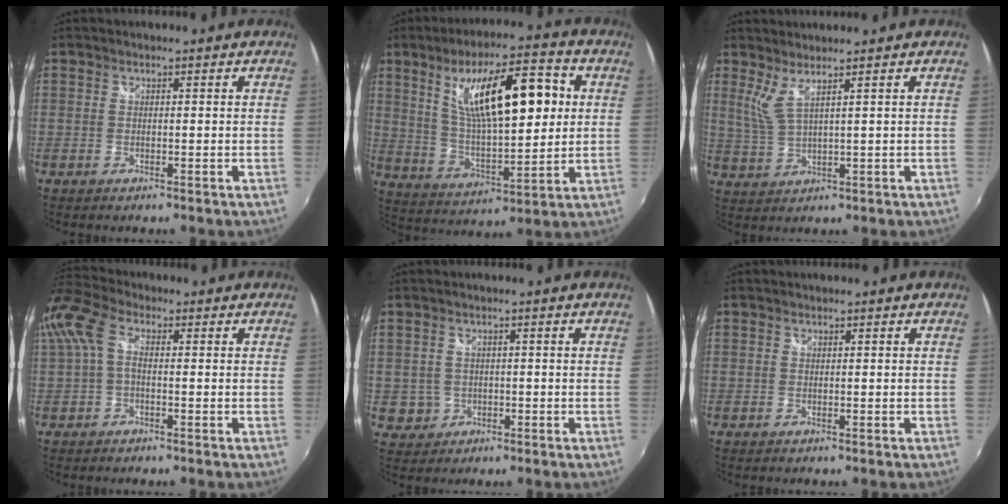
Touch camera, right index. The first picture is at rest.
{"total": 18.2, "force": [5.5, 5.8, 16.4], "torque": [-0.278, 0.015, 0.104]}
{"total": 3.3, "force": [2.2, -0.3, 2.5], "torque": [-0.057, -0.008, 0.050]}
{"total": 8.7, "force": [0.1, 5.0, 7.1], "torque": [-0.161, 0.016, -0.005]}
{"total": 4.1, "force": [-0.6, 4.0, 0.4], "torque": [-0.013, 0.009, 0.000]}
{"total": 0.0}